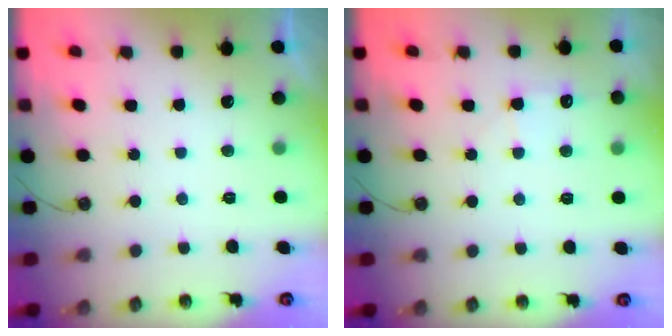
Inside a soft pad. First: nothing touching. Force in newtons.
{"total": 5.5, "press": 5.4, "slide": 0.7}